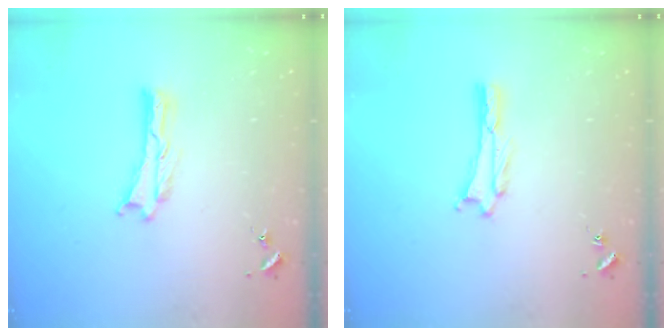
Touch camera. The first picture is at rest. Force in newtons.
{"total": 1.6, "press": 1.6, "slide": 0.2}